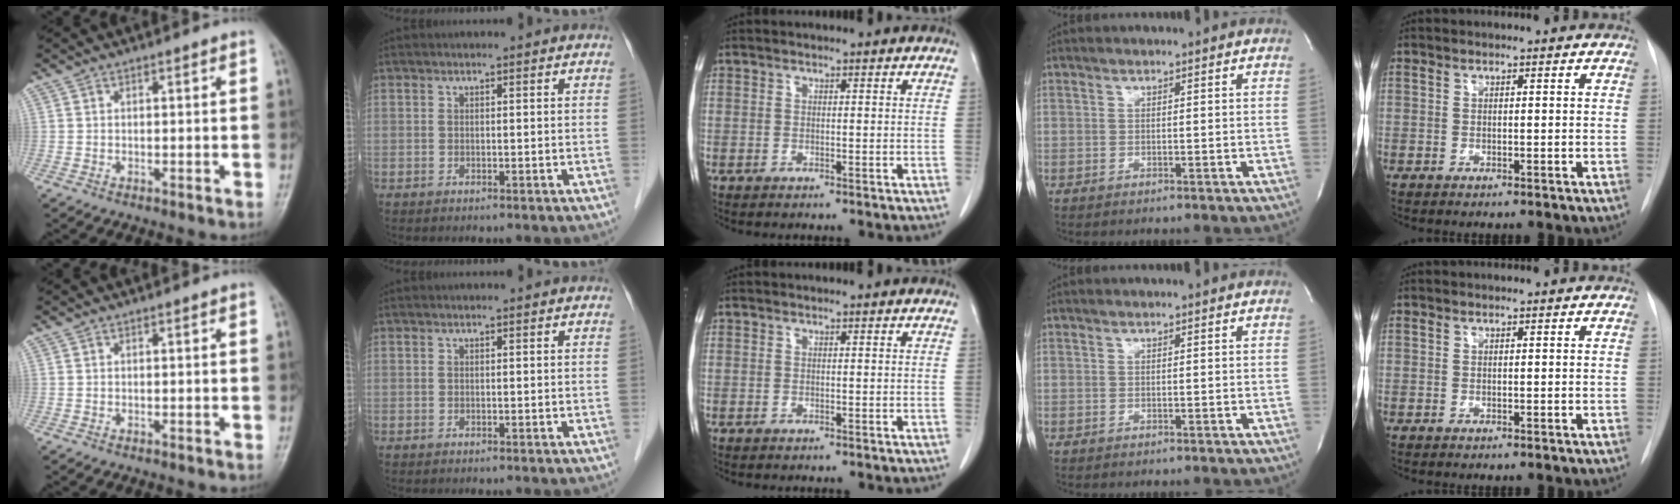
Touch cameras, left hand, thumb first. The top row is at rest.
{}